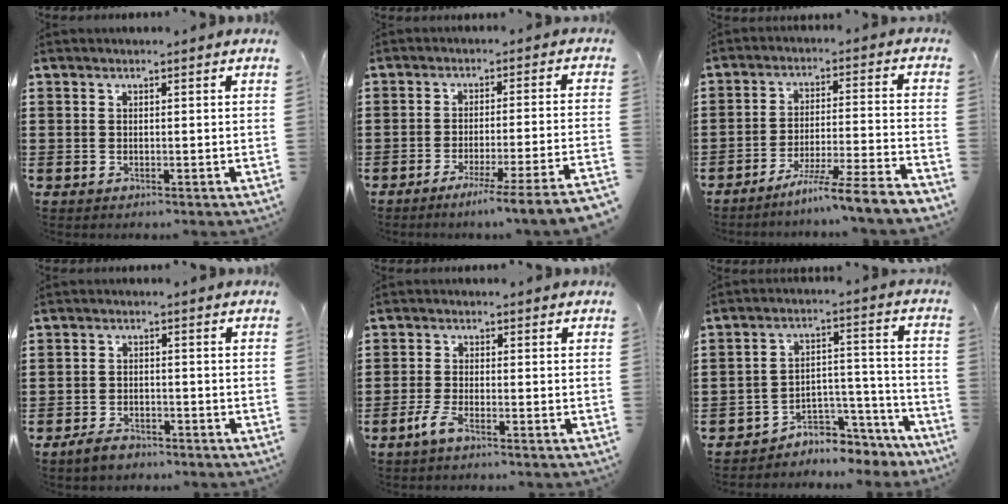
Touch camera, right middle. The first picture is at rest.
{"total": 5.5, "force": [-4.4, -1.2, 3.1], "torque": [-0.046, -0.030, -0.084]}
{"total": 7.4, "force": [-6.6, -1.3, 3.2], "torque": [-0.051, -0.017, -0.128]}
{"total": 2.8, "force": [-2.5, 1.1, 0.6], "torque": [-0.013, 0.006, -0.050]}
{"total": 3.3, "force": [-2.2, 0.7, 2.4], "torque": [-0.067, -0.009, -0.049]}
{"total": 5.1, "force": [-4.8, 1.8, 0.8], "torque": [-0.018, 0.011, -0.094]}